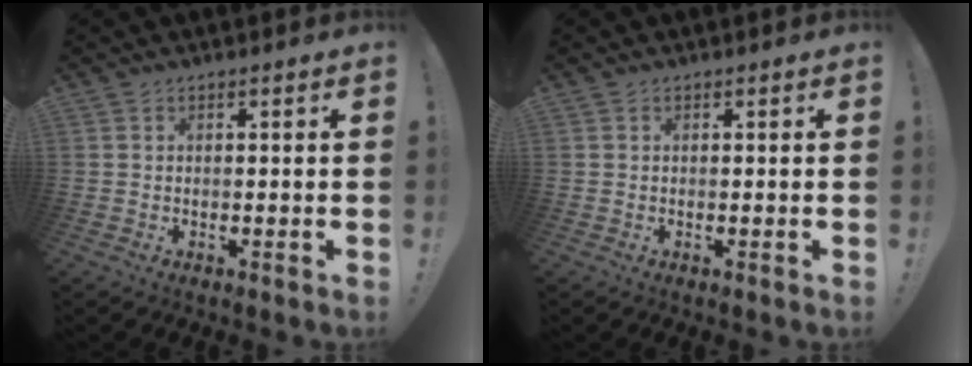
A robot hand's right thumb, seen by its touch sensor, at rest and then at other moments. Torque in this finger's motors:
{"motor_torque": [-0.42, -0.28, 0.18, 0.15, -0.08]}